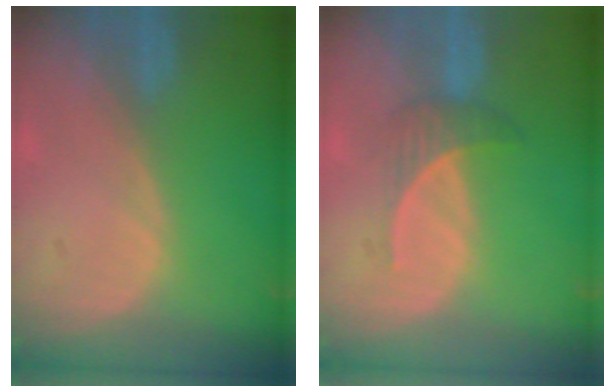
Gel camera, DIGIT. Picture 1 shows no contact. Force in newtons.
{"total": 3.2, "press": 3.1, "slide": 0.9}